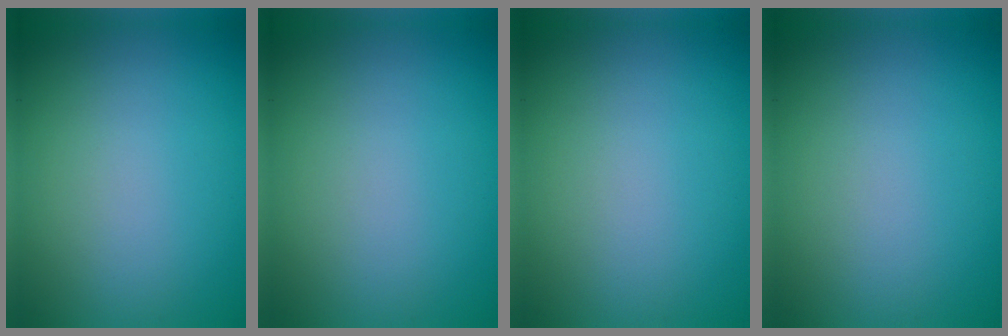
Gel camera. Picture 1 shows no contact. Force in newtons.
{"total": 0.0}
{"total": 0.0}
{"total": 0.0}